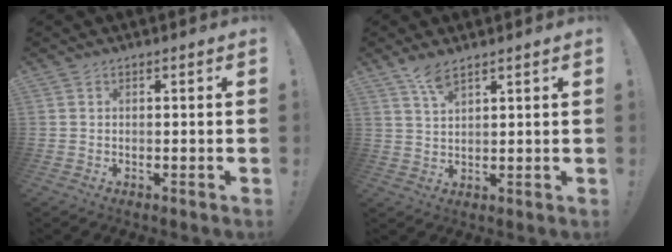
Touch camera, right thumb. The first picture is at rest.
{"total": 4.9, "force": [3.7, 1.2, 3.1], "torque": [-0.059, -0.020, 0.065]}